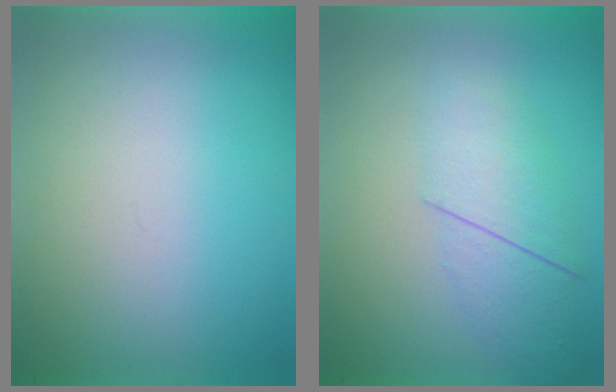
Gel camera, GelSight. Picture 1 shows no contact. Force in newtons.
{"total": 2.3}